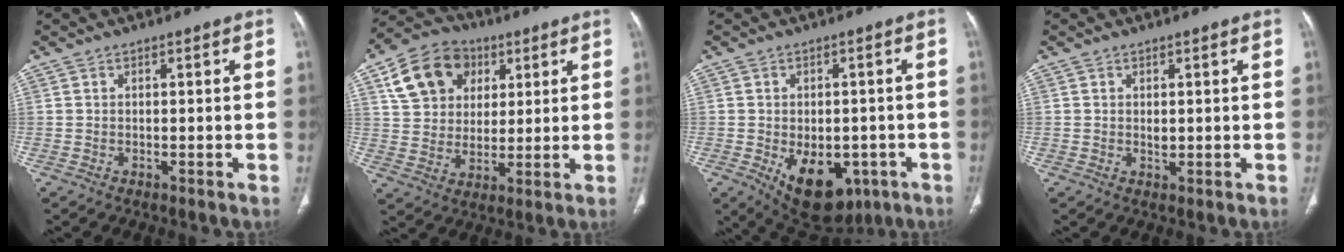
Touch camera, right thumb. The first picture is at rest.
{"total": 14.7, "force": [5.9, 11.5, 7.1], "torque": [-0.108, 0.001, 0.103]}
{"total": 13.9, "force": [-5.4, 8.5, 9.5], "torque": [-0.118, 0.005, -0.059]}
{"total": 1.1, "force": [0.1, 0.8, 0.8], "torque": [-0.010, -0.002, 0.005]}